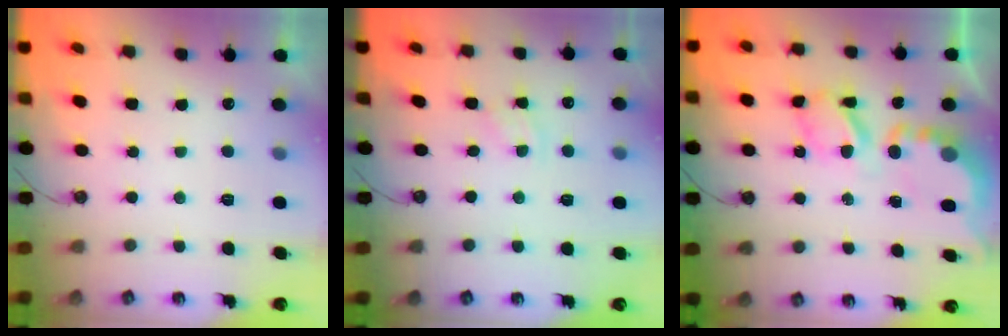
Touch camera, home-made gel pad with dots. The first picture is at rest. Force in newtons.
{"total": 2.2, "press": 2.2, "slide": 0.3}
{"total": 7.3, "press": 7.2, "slide": 0.5}